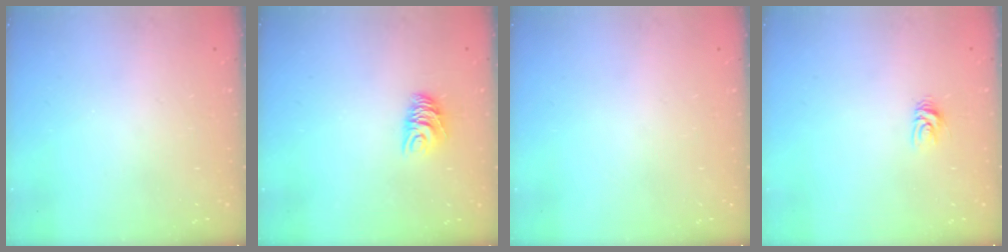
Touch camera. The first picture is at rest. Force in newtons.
{"total": 6.3, "press": 6.3, "slide": 0.4}
{"total": 0.0}
{"total": 4.8, "press": 4.8, "slide": 0.4}